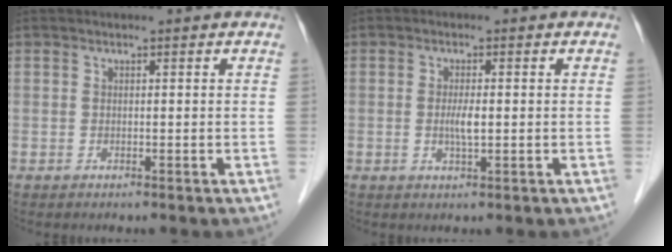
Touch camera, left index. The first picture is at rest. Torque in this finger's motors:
{"motor_torque": [0.53, 0.35, 0.05, 0.02]}